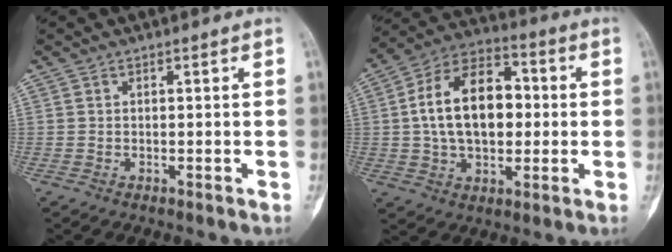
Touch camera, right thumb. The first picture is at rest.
{"total": 17.5, "force": [1.2, 10.9, 13.7], "torque": [-0.213, 0.026, 0.015]}